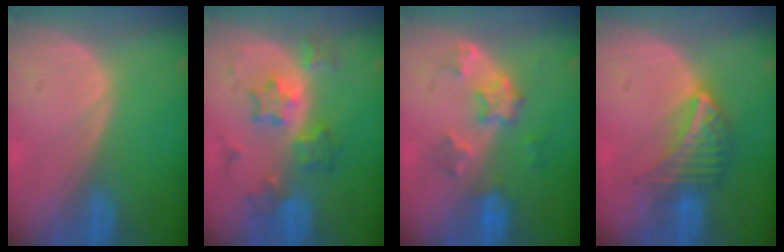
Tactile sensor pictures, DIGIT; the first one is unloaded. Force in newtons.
{"total": 6.5, "press": 6.5, "slide": 0.2}
{"total": 6.0, "press": 5.5, "slide": 2.6}
{"total": 7.1, "press": 6.2, "slide": 3.4}